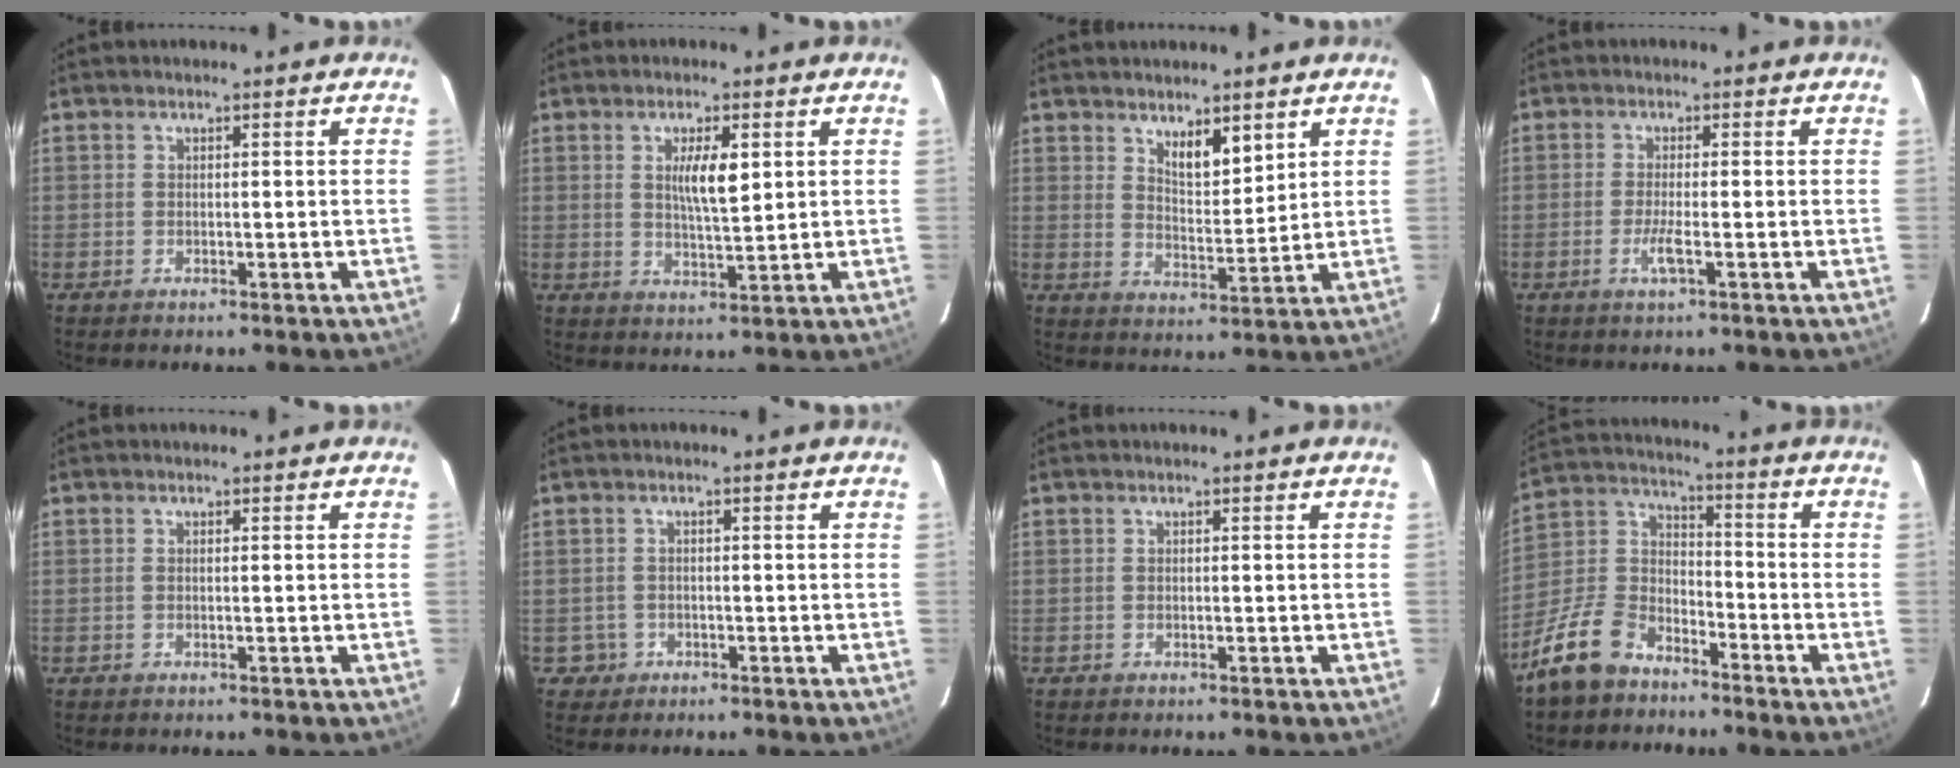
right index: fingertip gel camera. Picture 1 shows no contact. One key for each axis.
{"total": 5.2, "fx": 1.6, "fy": 0.9, "fz": 4.9, "tx": -0.087, "ty": -0.004, "tz": 0.029}
{"total": 5.2, "fx": 3.5, "fy": 1.5, "fz": 3.6, "tx": -0.063, "ty": -0.012, "tz": 0.066}
{"total": 2.7, "fx": -1.0, "fy": 0.0, "fz": 2.5, "tx": -0.052, "ty": -0.005, "tz": -0.021}
{"total": 0.0}
{"total": 2.3, "fx": -0.9, "fy": 2.0, "fz": -0.4, "tx": 0.013, "ty": 0.011, "tz": -0.015}
{"total": 0.0}
{"total": 10.1, "fx": -7.7, "fy": 5.4, "fz": 3.8, "tx": -0.098, "ty": 0.011, "tz": -0.157}